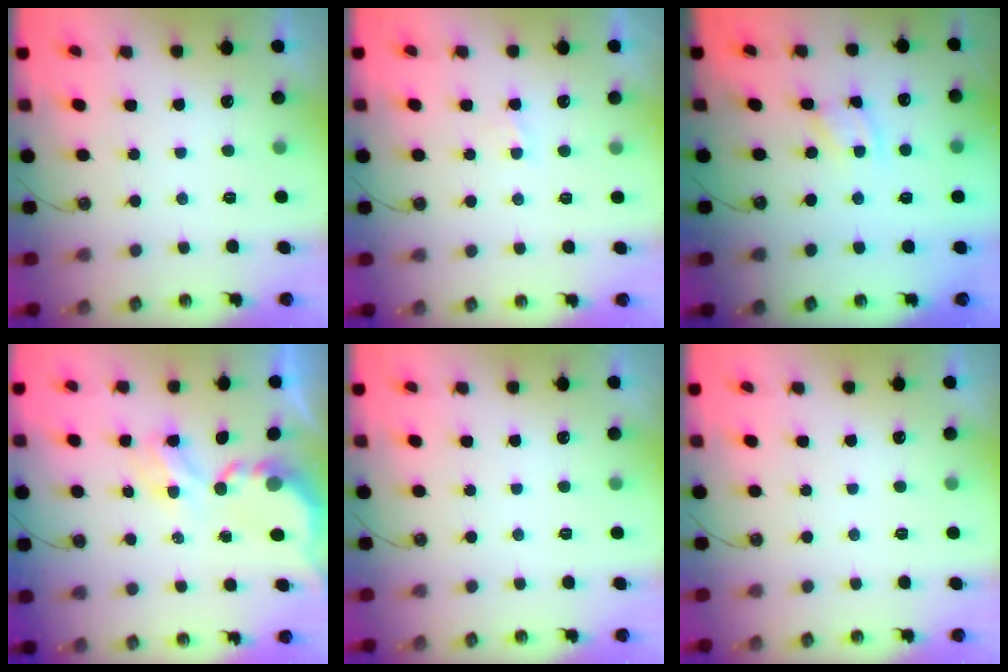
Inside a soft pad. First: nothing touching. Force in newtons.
{"total": 1.6, "press": 1.6, "slide": 0.2}
{"total": 2.5, "press": 2.4, "slide": 0.3}
{"total": 4.6, "press": 4.6, "slide": 0.3}
{"total": 0.0}
{"total": 0.0}